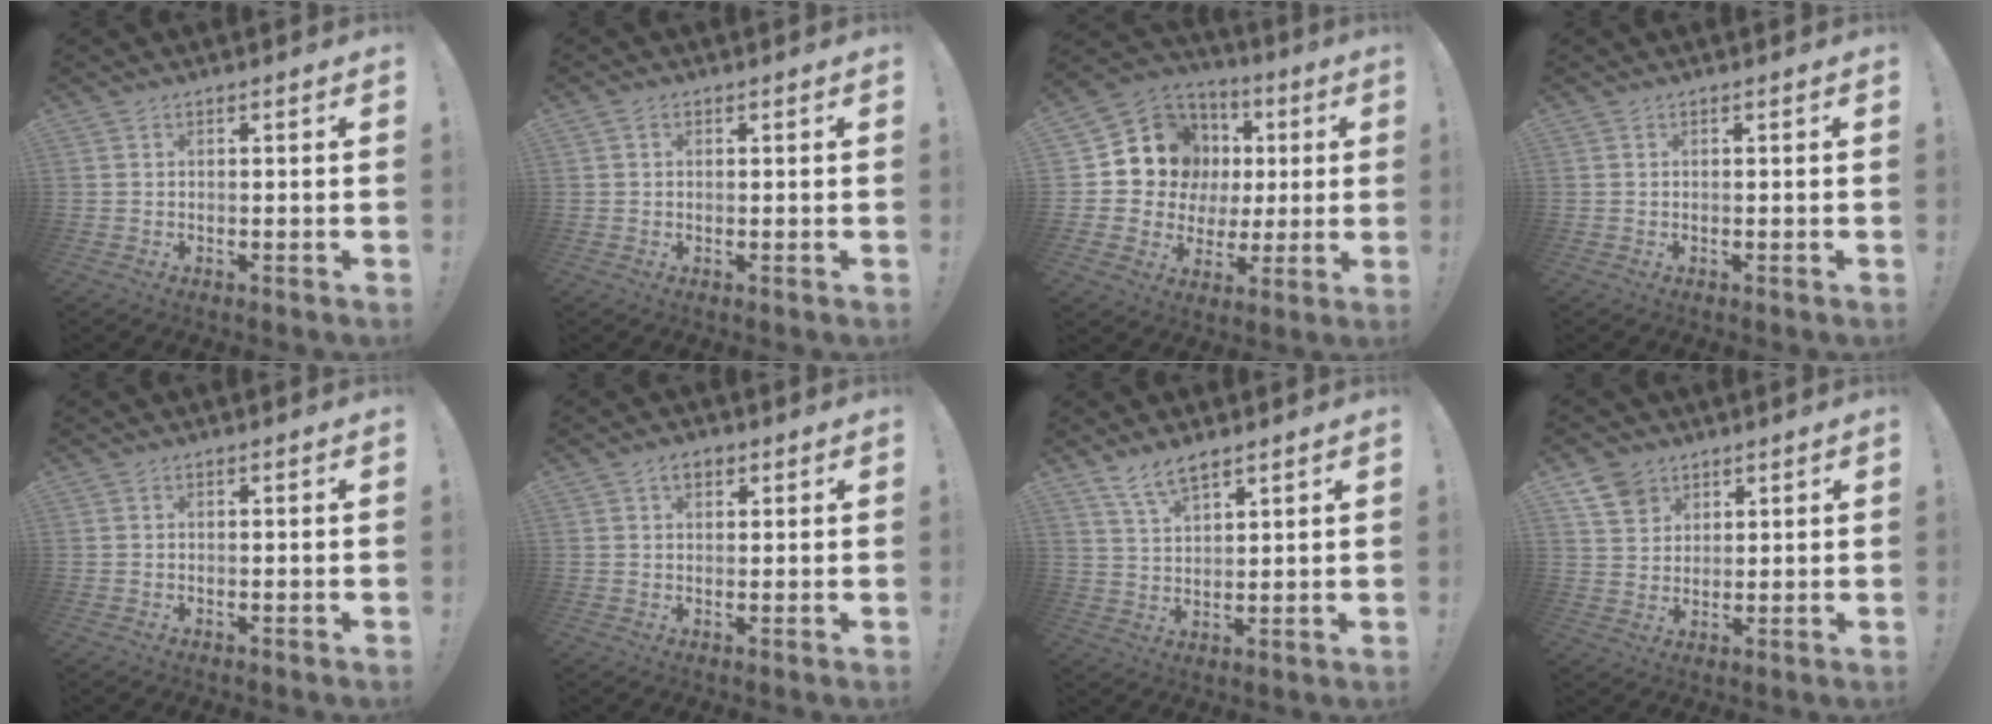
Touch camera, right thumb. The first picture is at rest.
{"total": 1.2, "force": [0.4, 1.0, 0.5], "torque": [-0.003, 0.002, 0.005]}
{"total": 14.0, "force": [3.8, 12.3, 5.5], "torque": [-0.073, -0.029, 0.098]}
{"total": 0.0}
{"total": 0.0}
{"total": 3.8, "force": [1.8, 2.5, 2.3], "torque": [-0.026, 0.000, 0.029]}
{"total": 6.7, "force": [5.1, 2.5, 3.7], "torque": [-0.066, -0.022, 0.095]}
{"total": 7.7, "force": [4.9, 5.6, 2.0], "torque": [-0.025, -0.030, 0.096]}